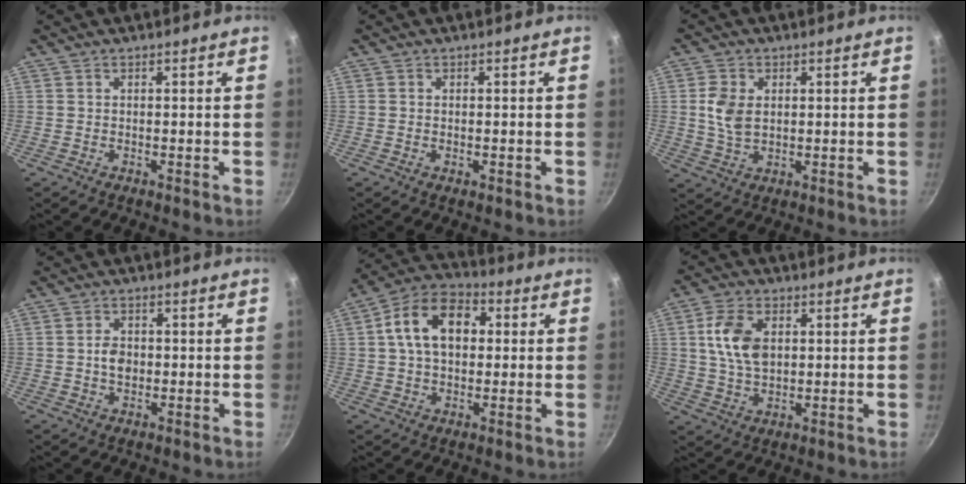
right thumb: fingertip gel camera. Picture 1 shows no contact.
{"total": 0.6, "force": [-0.1, 0.4, 0.5], "torque": [-0.008, 0.000, -0.001]}
{"total": 6.3, "force": [0.9, 4.2, 4.5], "torque": [-0.085, -0.004, 0.019]}
{"total": 3.5, "force": [-0.2, 2.6, 2.4], "torque": [-0.031, 0.008, -0.006]}
{"total": 12.5, "force": [2.0, 8.5, 9.0], "torque": [-0.121, 0.026, 0.015]}
{"total": 9.6, "force": [1.8, 6.1, 7.1], "torque": [-0.123, 0.000, 0.032]}